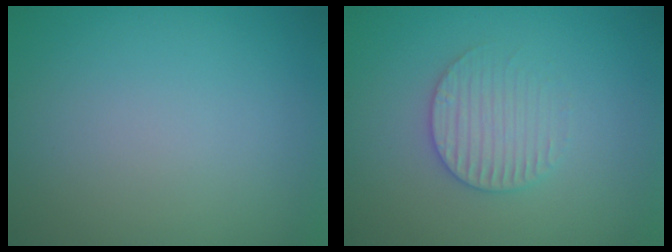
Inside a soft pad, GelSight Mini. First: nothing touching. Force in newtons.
{"total": 2.8, "press": 2.7, "slide": 0.6}